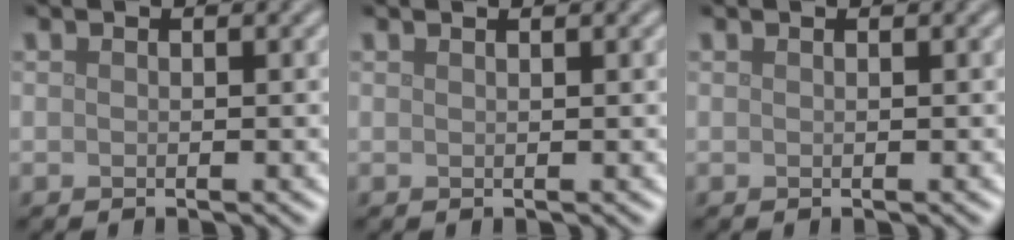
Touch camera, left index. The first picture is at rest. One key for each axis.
{"total": 0.9, "fx": 0.6, "fy": 0.3, "fz": 0.5, "tx": -0.002, "ty": 0.001, "tz": 0.004}
{"total": 0.0}